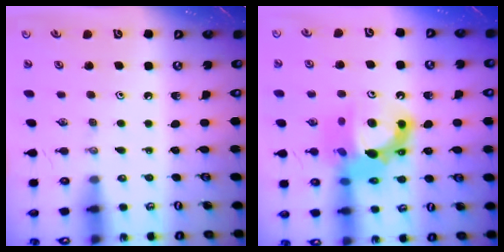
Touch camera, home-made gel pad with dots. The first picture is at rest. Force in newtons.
{"total": 16.2, "press": 16.1, "slide": 1.6}